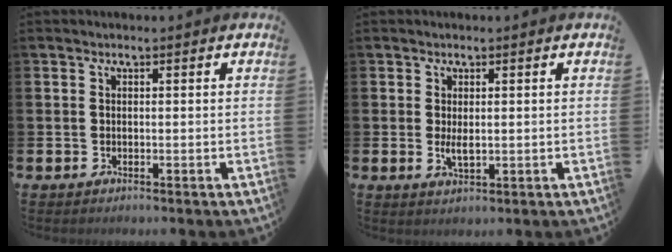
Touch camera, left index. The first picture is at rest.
{"total": 2.2, "force": [0.3, 0.8, 2.0], "torque": [-0.026, -0.003, 0.003]}